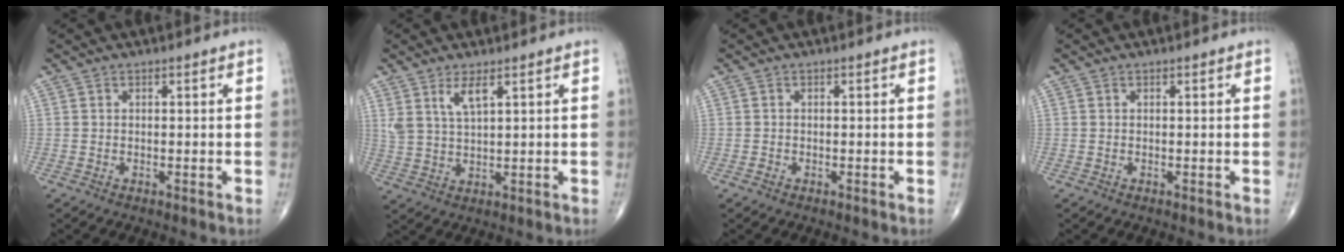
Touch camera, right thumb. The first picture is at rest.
{"total": 4.8, "force": [2.7, 1.4, 3.7], "torque": [-0.076, -0.016, 0.062]}
{"total": 0.6, "force": [-0.3, 0.5, 0.2], "torque": [-0.004, 0.002, -0.008]}
{"total": 0.0}